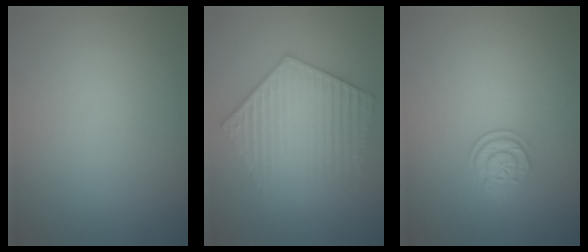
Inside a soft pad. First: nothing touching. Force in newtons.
{"total": 6.1, "press": 6.0, "slide": 0.9}
{"total": 1.9, "press": 1.8, "slide": 0.5}